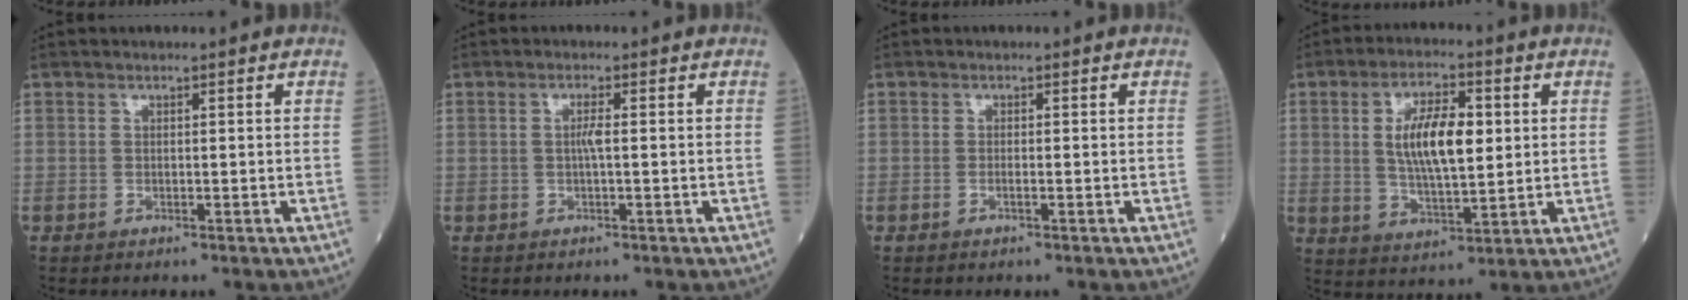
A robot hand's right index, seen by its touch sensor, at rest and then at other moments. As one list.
[{"total": 1.7, "force": [0.0, 0.0, 1.7], "torque": [-0.033, 0.002, -0.001]}, {"total": 0.8, "force": [-0.3, 0.0, 0.7], "torque": [-0.017, 0.000, -0.006]}, {"total": 10.3, "force": [1.7, 3.3, 9.6], "torque": [-0.180, 0.007, 0.031]}]